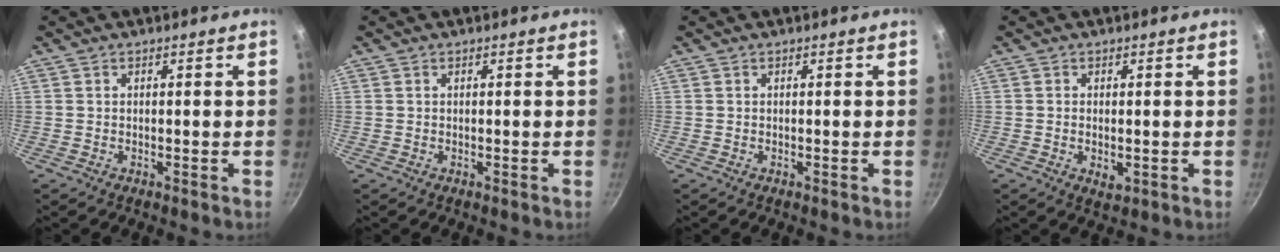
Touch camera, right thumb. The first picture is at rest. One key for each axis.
{"total": 0.0}
{"total": 0.0}
{"total": 2.5, "fx": -0.3, "fy": 1.5, "fz": 2.0, "tx": -0.032, "ty": -0.007, "tz": -0.003}